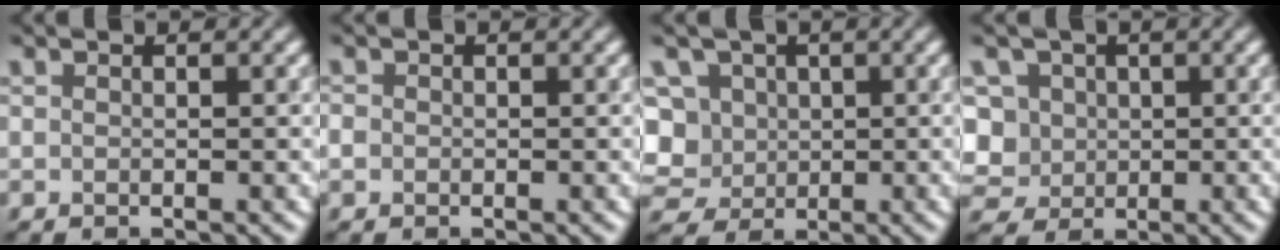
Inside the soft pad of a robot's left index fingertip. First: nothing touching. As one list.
[{"total": 0.9, "force": [-0.2, 0.8, 0.2], "torque": [-0.002, -0.003, -0.006]}, {"total": 10.3, "force": [1.4, 9.2, 4.4], "torque": [-0.101, 0.028, -0.006]}, {"total": 8.1, "force": [0.8, 7.2, 3.5], "torque": [-0.079, 0.030, -0.015]}]